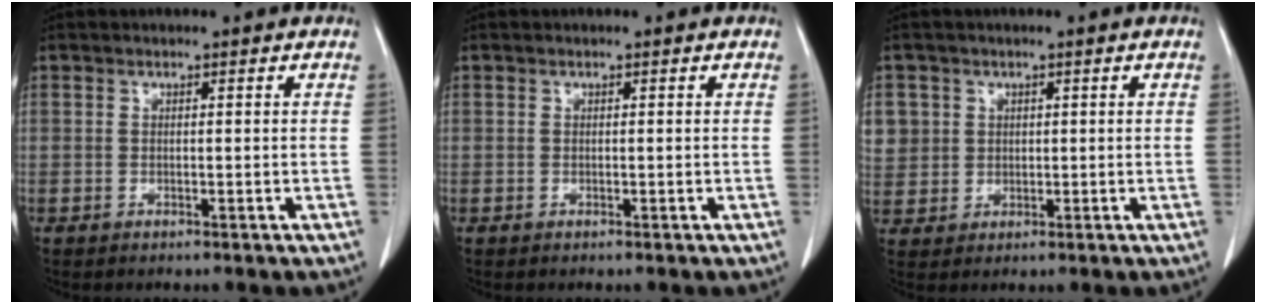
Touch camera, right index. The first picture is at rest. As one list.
[{"total": 0.0}, {"total": 6.8, "force": [2.2, 6.4, 0.9], "torque": [-0.030, 0.013, 0.058]}]